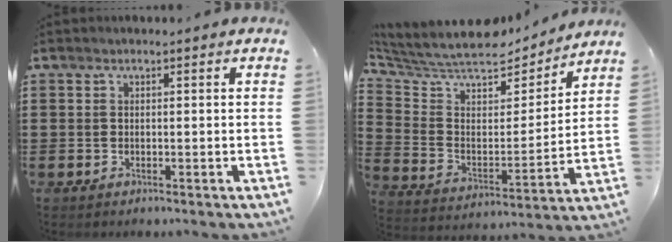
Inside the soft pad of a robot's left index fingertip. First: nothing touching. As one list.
[{"total": 7.9, "force": [7.1, 2.5, 2.4], "torque": [-0.085, -0.050, 0.120]}]